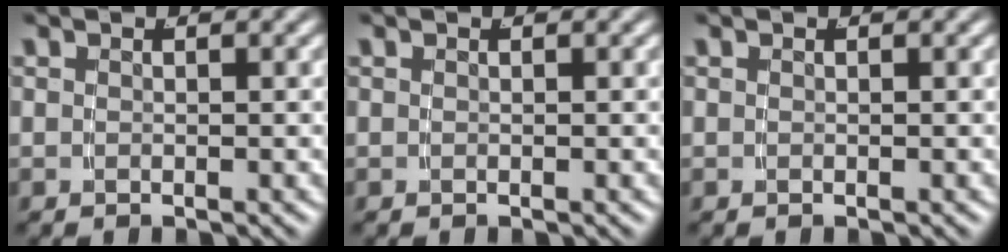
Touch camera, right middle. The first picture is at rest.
{"total": 0.0}
{"total": 0.0}